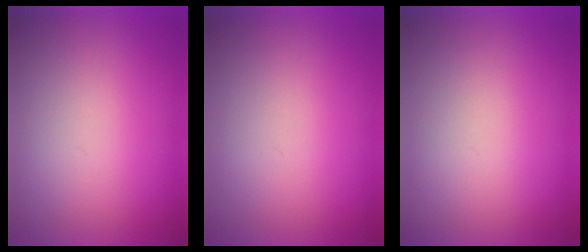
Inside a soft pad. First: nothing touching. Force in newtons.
{"total": 0.0}
{"total": 1.2}